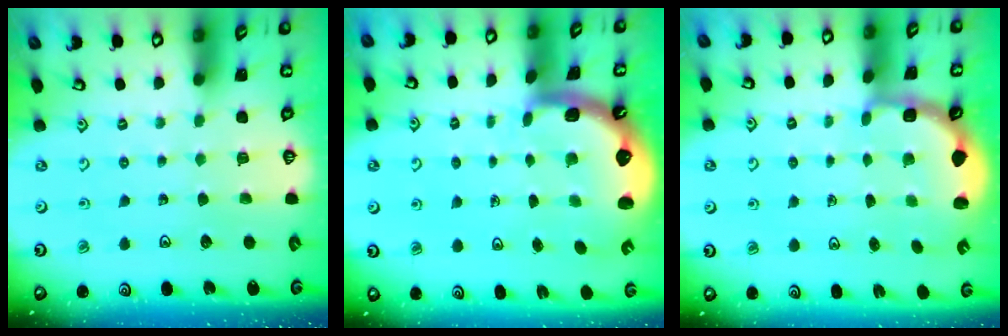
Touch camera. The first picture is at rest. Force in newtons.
{"total": 3.4, "press": 2.5, "slide": 2.3}
{"total": 2.7, "press": 2.1, "slide": 1.7}